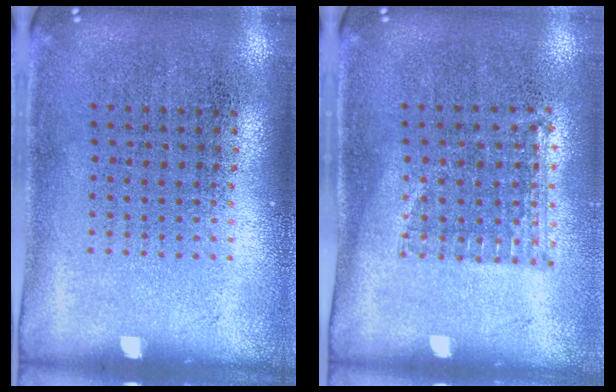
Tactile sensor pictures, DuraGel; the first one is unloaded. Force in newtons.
{"total": 1.0, "press": 0.8, "slide": 0.6}